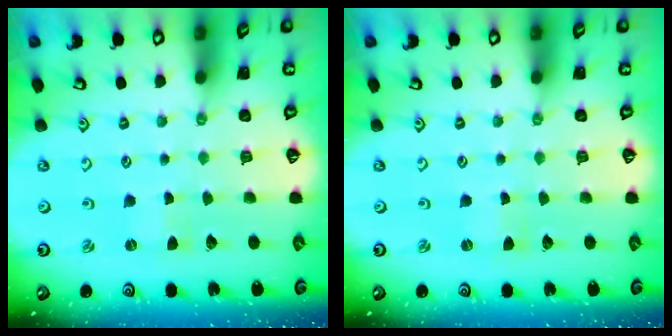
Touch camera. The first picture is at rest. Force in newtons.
{"total": 0.0}